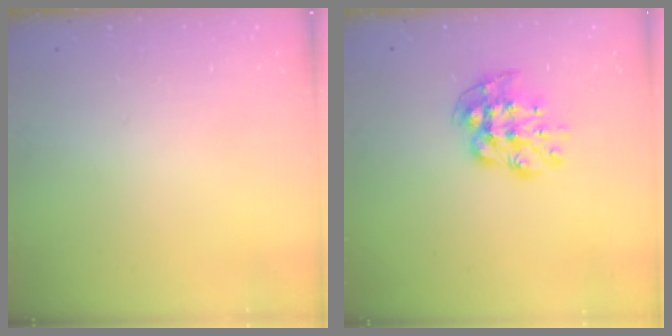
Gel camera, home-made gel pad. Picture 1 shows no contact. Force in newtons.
{"total": 9.9, "press": 9.9, "slide": 0.7}